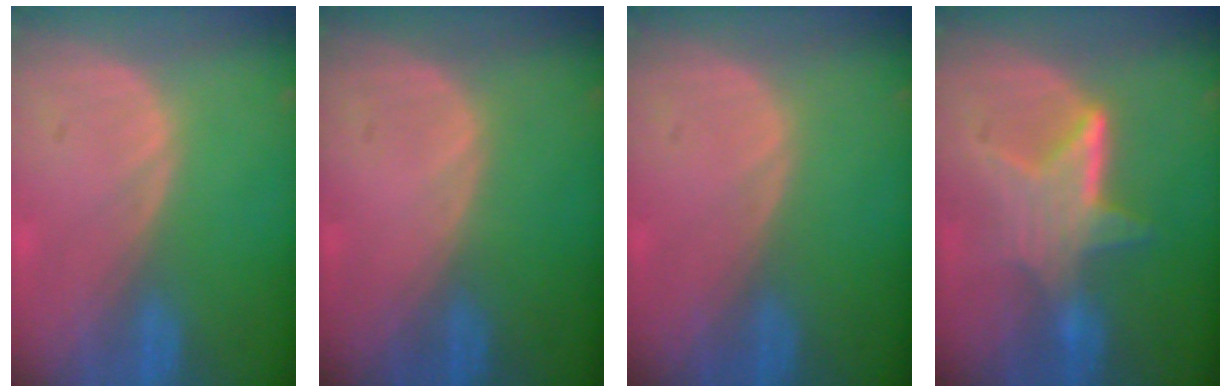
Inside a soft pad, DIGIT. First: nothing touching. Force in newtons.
{"total": 0.0}
{"total": 0.0}
{"total": 6.6, "press": 6.0, "slide": 2.7}